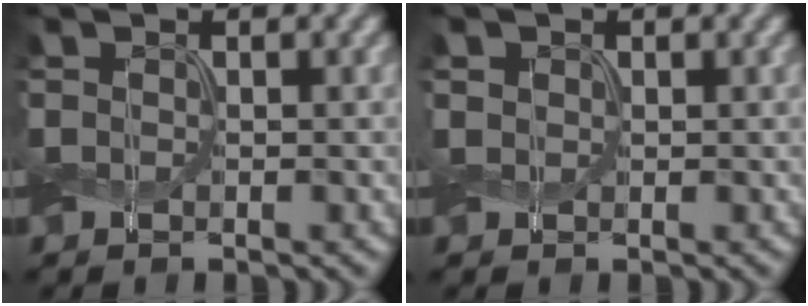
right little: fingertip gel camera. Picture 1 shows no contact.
{"total": 0.8, "force": [0.3, 0.7, 0.2], "torque": [-0.006, 0.001, 0.005]}